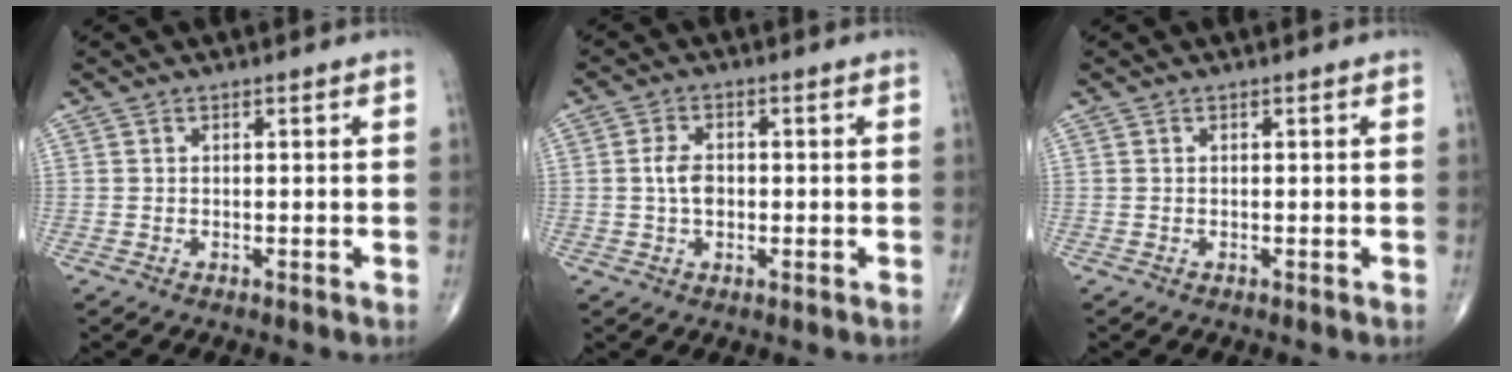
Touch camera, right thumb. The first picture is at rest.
{"total": 4.1, "force": [-0.1, 2.7, 3.2], "torque": [-0.058, 0.007, -0.006]}
{"total": 0.0}